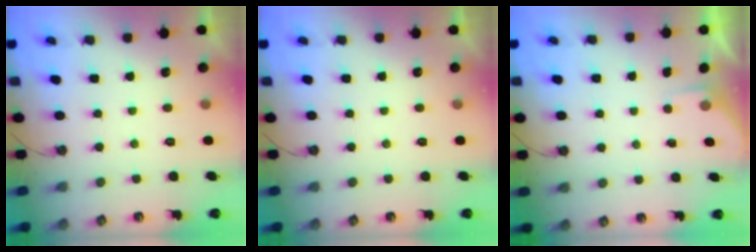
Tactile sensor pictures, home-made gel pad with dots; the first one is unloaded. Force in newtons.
{"total": 0.0}
{"total": 1.4, "press": 1.3, "slide": 0.2}